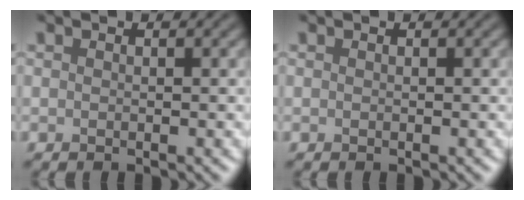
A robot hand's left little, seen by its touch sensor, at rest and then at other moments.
{"total": 0.0}